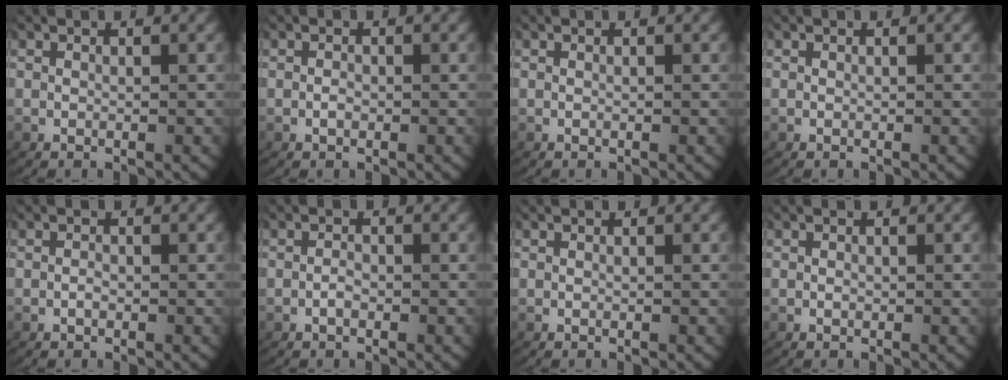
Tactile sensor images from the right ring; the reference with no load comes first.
{"total": 0.6, "force": [-0.4, 0.3, 0.4], "torque": [-0.015, -0.007, -0.002]}
{"total": 0.0}
{"total": 0.0}
{"total": 0.6, "force": [-0.4, 0.2, 0.4], "torque": [-0.013, -0.005, -0.004]}
{"total": 1.0, "force": [-0.7, 0.4, 0.6], "torque": [-0.019, -0.007, -0.009]}
{"total": 0.0}
{"total": 0.0}